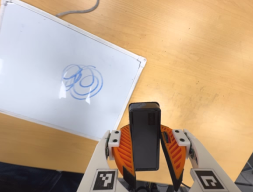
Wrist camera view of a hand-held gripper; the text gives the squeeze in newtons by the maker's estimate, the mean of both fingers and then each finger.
{"total": 6.3, "left": 6.2, "right": 6.3}